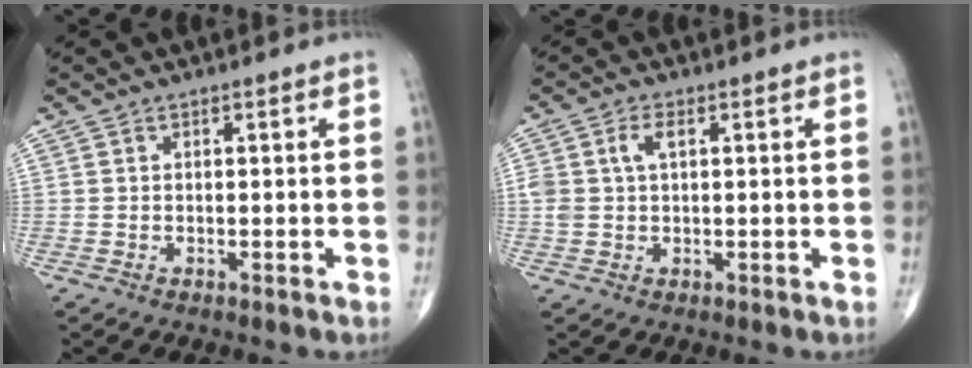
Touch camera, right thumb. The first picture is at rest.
{"total": 4.1, "force": [1.0, 2.3, 3.2], "torque": [-0.076, 0.010, 0.021]}